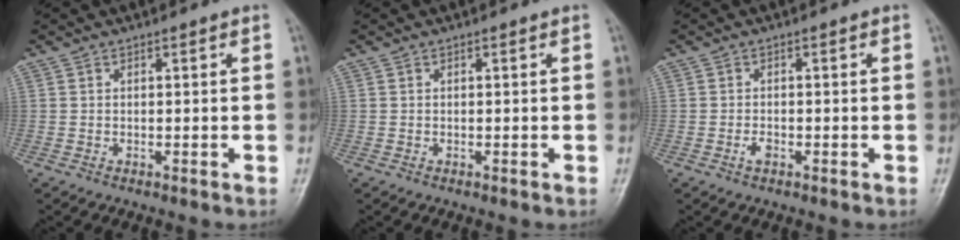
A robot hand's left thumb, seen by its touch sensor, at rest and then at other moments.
{"total": 0.0}
{"total": 1.5, "force": [-0.7, 0.8, 1.1], "torque": [-0.020, 0.002, -0.014]}